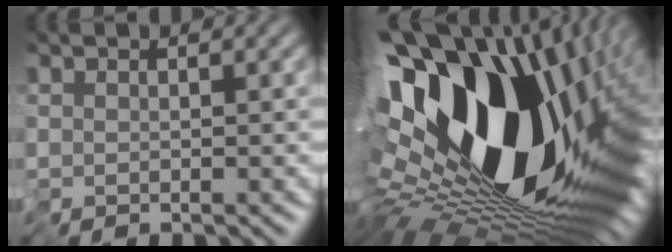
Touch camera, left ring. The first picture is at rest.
{"total": 20.7, "force": [3.3, 10.7, 17.4], "torque": [-0.300, -0.027, 0.055]}